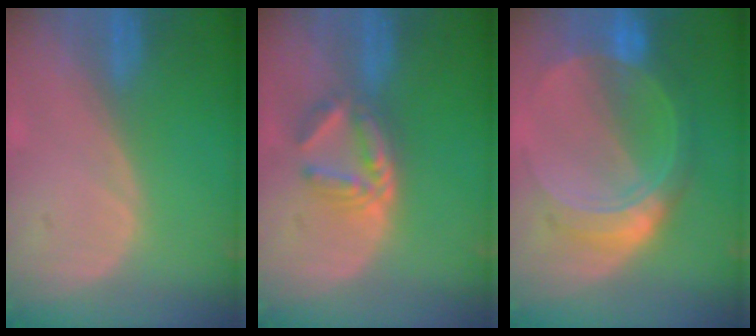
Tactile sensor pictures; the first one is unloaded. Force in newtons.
{"total": 6.0, "press": 5.3, "slide": 2.8}
{"total": 8.5, "press": 8.5, "slide": 0.6}